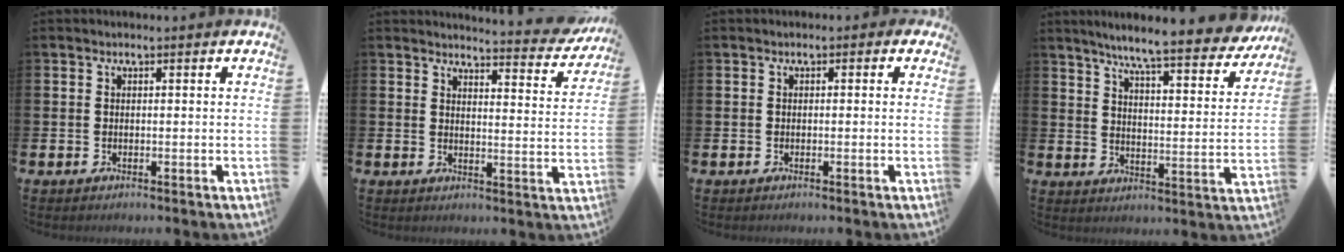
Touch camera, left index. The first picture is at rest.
{"total": 4.1, "force": [4.0, 0.0, 0.6], "torque": [-0.013, -0.033, 0.065]}
{"total": 0.7, "force": [-0.3, 0.6, 0.3], "torque": [-0.005, 0.006, -0.008]}
{"total": 8.0, "force": [7.1, 0.4, 3.5], "torque": [-0.082, -0.053, 0.118]}